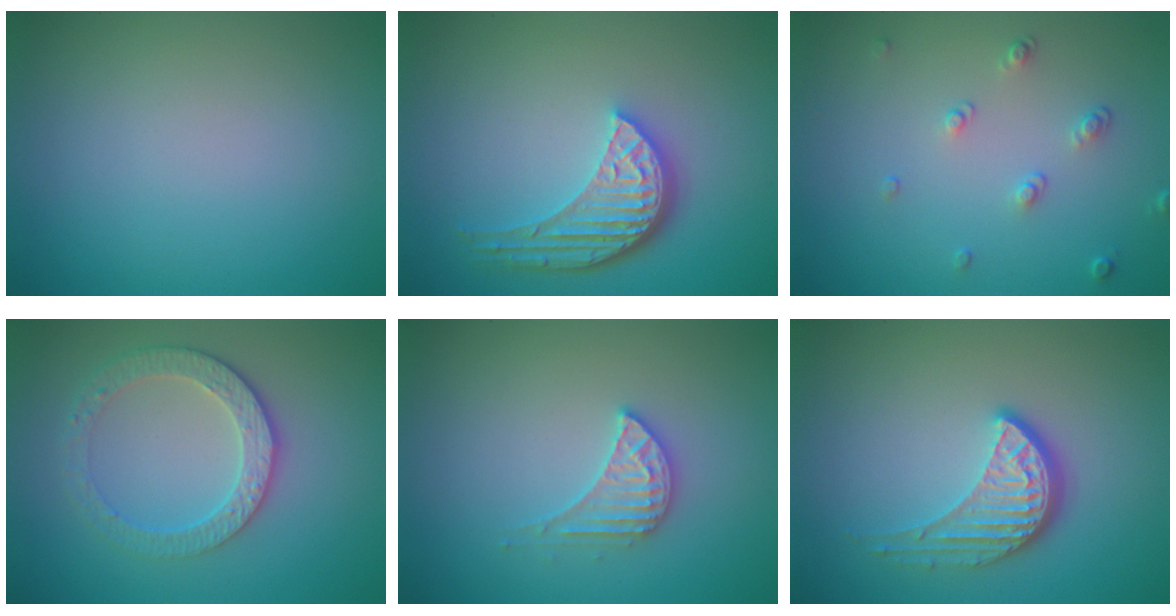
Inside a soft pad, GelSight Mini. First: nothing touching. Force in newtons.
{"total": 5.1, "press": 3.8, "slide": 3.4}
{"total": 1.5, "press": 1.0, "slide": 1.1}
{"total": 3.4, "press": 3.1, "slide": 1.3}
{"total": 2.6, "press": 2.6, "slide": 0.2}
{"total": 3.9, "press": 3.0, "slide": 2.5}